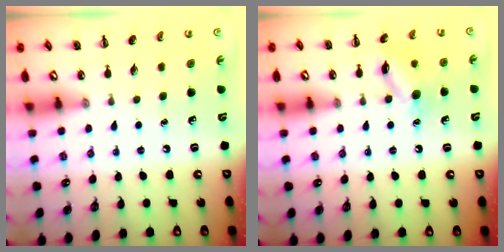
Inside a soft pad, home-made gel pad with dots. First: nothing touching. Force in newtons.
{"total": 10.9, "press": 10.9, "slide": 0.5}